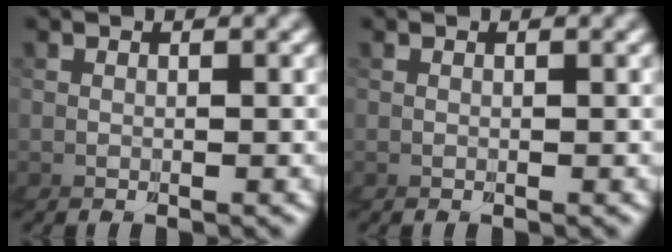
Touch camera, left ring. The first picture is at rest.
{"total": 0.0}